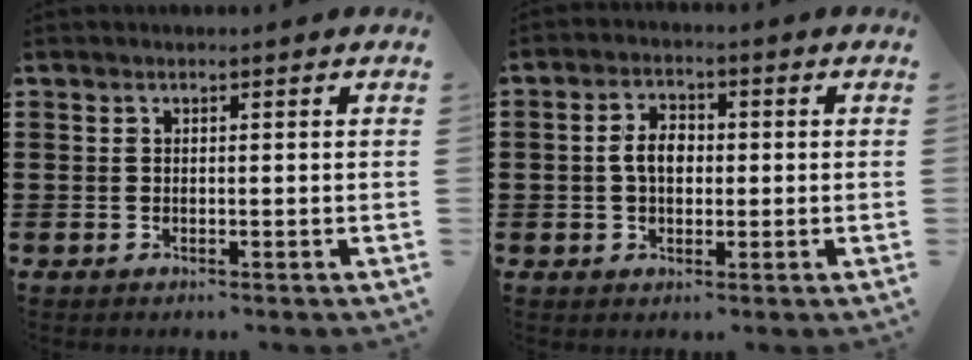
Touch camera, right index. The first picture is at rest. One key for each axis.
{"total": 4.3, "fx": 0.0, "fy": 2.7, "fz": 3.4, "tx": -0.068, "ty": 0.011, "tz": -0.003}